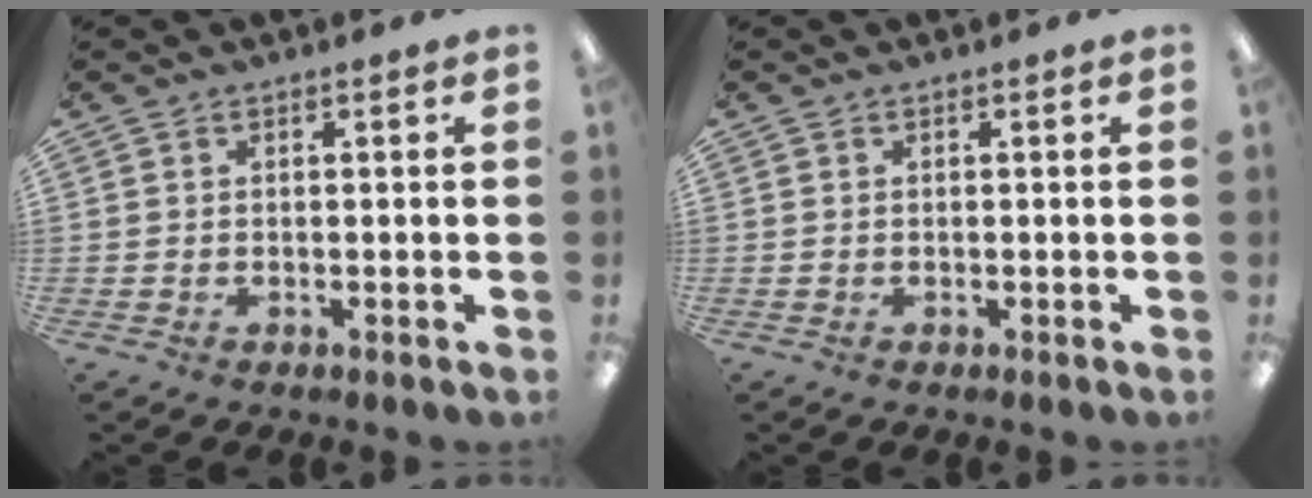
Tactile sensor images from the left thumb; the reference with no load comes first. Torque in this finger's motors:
{"motor_torque": [0.00, 0.00, 0.00, 0.00, 0.00]}